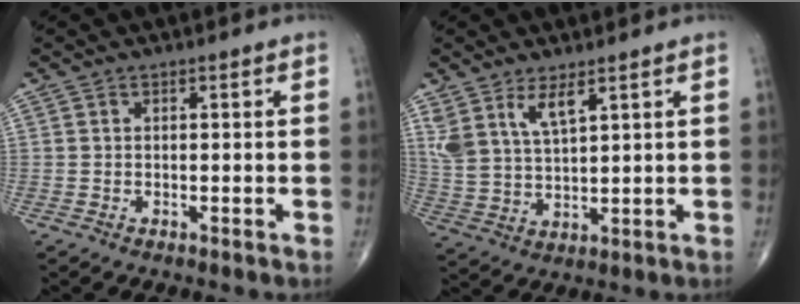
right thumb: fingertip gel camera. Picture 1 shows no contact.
{"total": 7.0, "force": [4.3, 2.3, 5.0], "torque": [-0.103, -0.022, 0.094]}